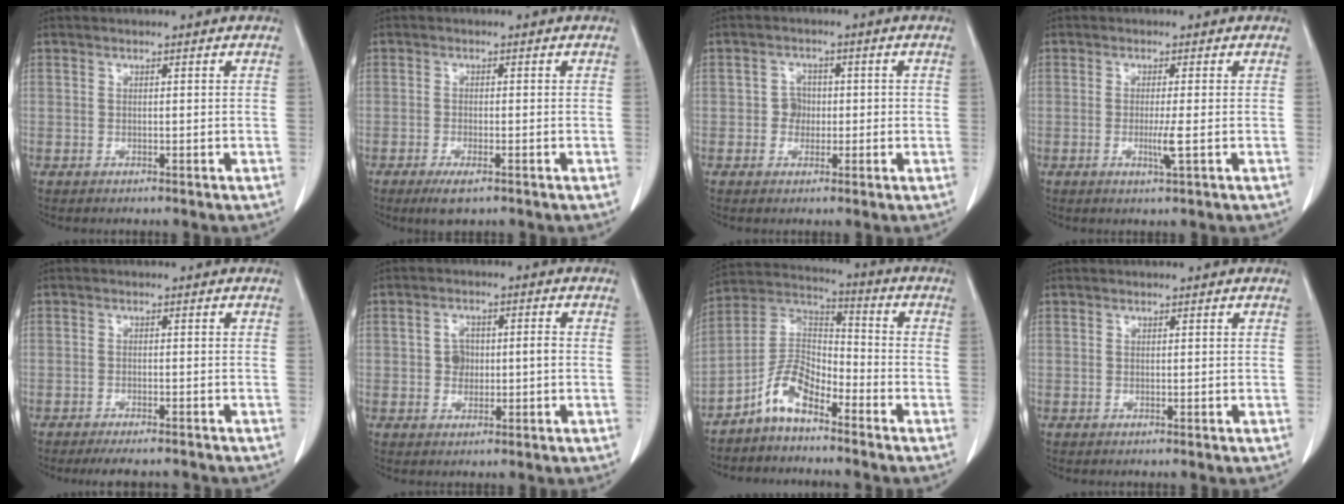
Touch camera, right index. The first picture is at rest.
{"total": 3.3, "force": [-2.0, 0.8, 2.5], "torque": [-0.049, -0.006, -0.029]}
{"total": 2.7, "force": [-0.3, 2.5, 1.0], "torque": [-0.008, 0.008, -0.006]}
{"total": 2.7, "force": [-0.6, -0.4, 2.6], "torque": [-0.051, -0.008, -0.010]}
{"total": 6.1, "force": [-5.6, 1.2, 2.2], "torque": [-0.023, -0.011, -0.075]}
{"total": 3.9, "force": [-0.2, 2.5, 3.1], "torque": [-0.055, 0.015, 0.000]}
{"total": 8.0, "force": [-5.3, 3.4, 4.9], "torque": [-0.106, 0.023, -0.108]}
{"total": 0.0}